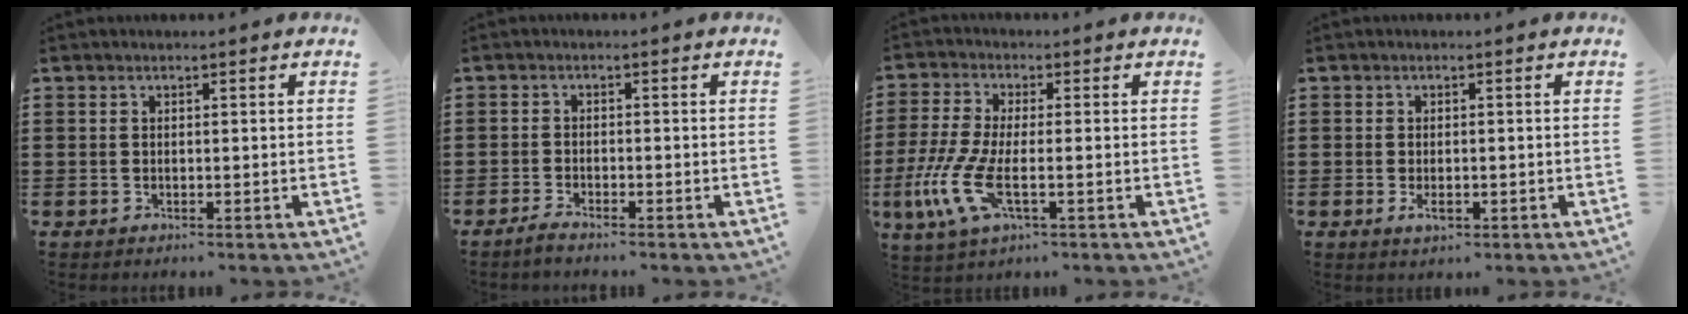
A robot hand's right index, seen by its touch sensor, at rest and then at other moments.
{"total": 1.6, "force": [-1.5, -0.1, 0.5], "torque": [-0.013, -0.002, -0.028]}
{"total": 8.2, "force": [-2.8, 2.6, 7.3], "torque": [-0.186, -0.023, -0.058]}
{"total": 1.8, "force": [-0.6, 0.6, 1.6], "torque": [-0.031, -0.004, -0.009]}